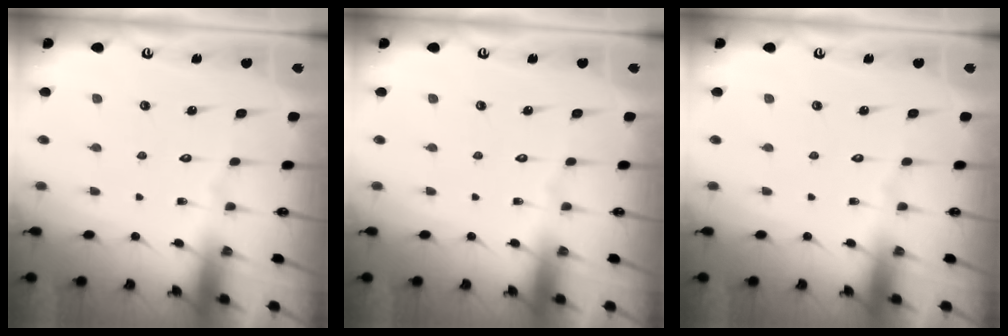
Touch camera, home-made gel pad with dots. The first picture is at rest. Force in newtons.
{"total": 0.0}
{"total": 0.0}